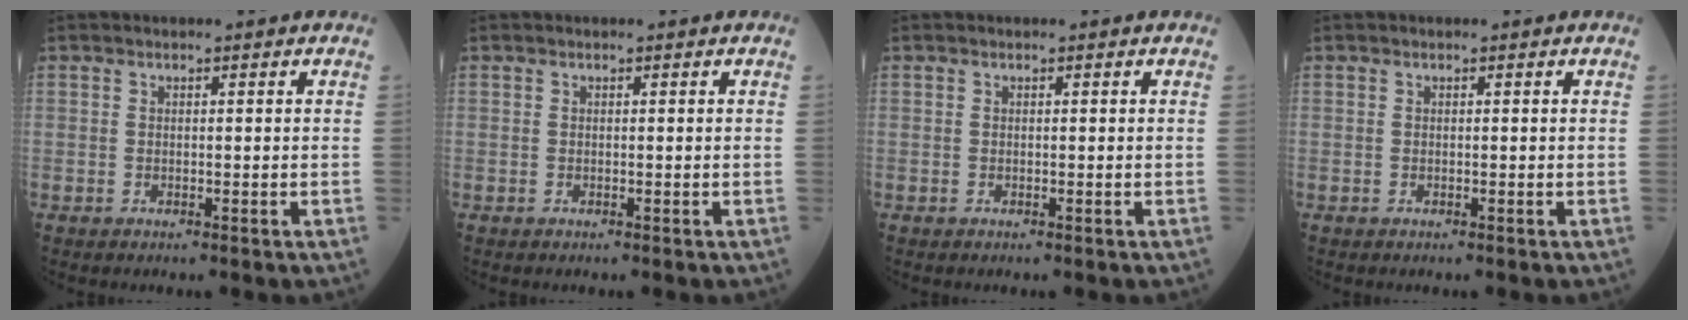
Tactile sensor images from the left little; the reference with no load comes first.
{"total": 0.0}
{"total": 0.0}
{"total": 0.0}